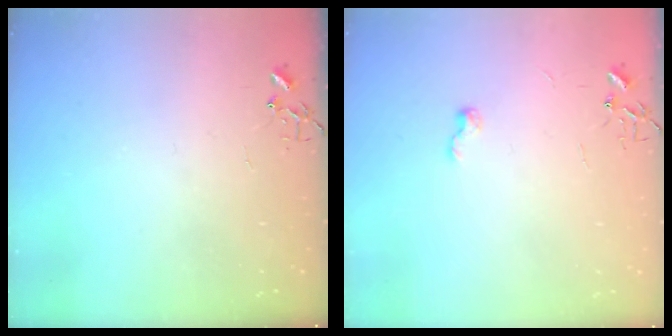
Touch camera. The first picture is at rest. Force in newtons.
{"total": 5.0, "press": 5.0, "slide": 0.6}